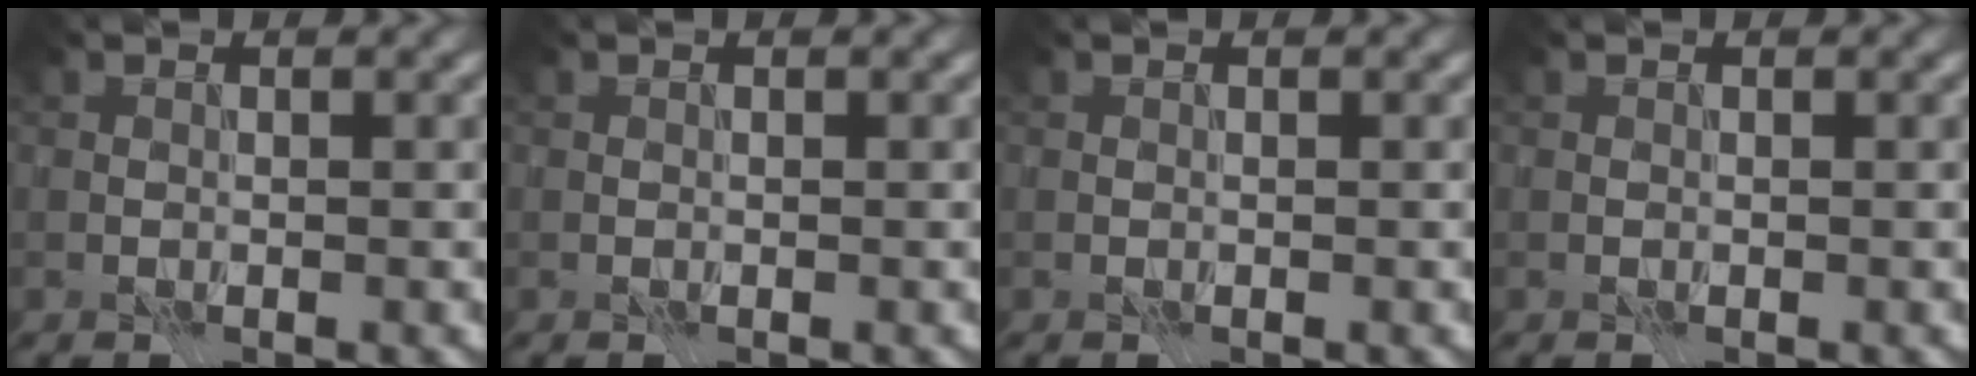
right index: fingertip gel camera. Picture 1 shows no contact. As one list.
[{"total": 0.0}, {"total": 0.0}, {"total": 0.0}]